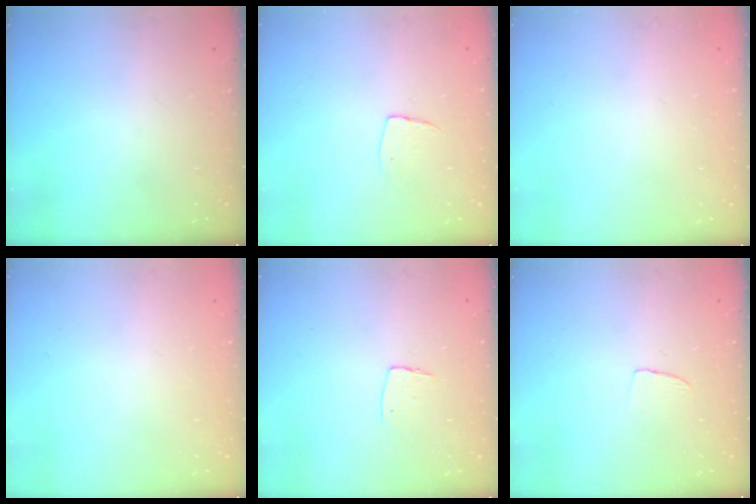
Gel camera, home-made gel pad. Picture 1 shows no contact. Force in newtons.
{"total": 5.0, "press": 5.0, "slide": 0.3}
{"total": 0.0}
{"total": 0.0}
{"total": 4.9, "press": 4.8, "slide": 0.3}
{"total": 3.2, "press": 3.2, "slide": 0.2}